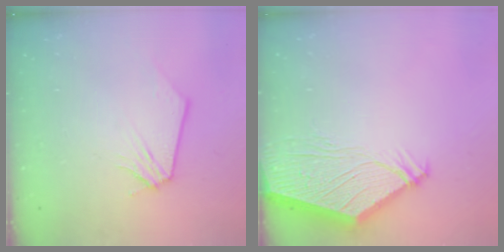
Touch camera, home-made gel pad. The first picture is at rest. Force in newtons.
{"total": 10.4, "press": 10.3, "slide": 1.3}